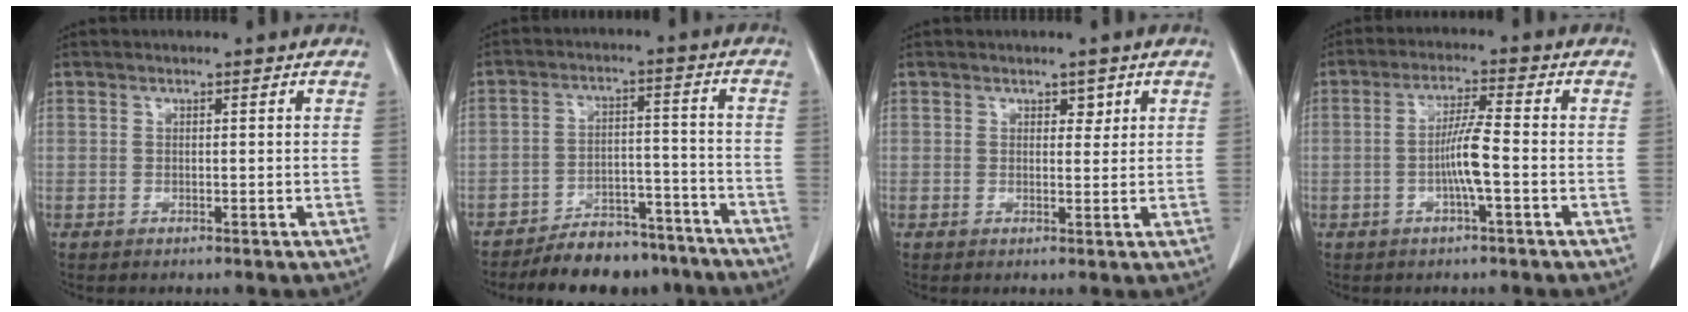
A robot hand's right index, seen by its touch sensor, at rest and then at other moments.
{"total": 11.7, "force": [-10.3, 4.8, 2.9], "torque": [-0.017, 0.034, -0.149]}
{"total": 1.6, "force": [0.9, 0.9, 0.8], "torque": [-0.007, -0.004, 0.013]}
{"total": 6.9, "force": [-1.3, -0.5, 6.7], "torque": [-0.134, 0.004, -0.025]}